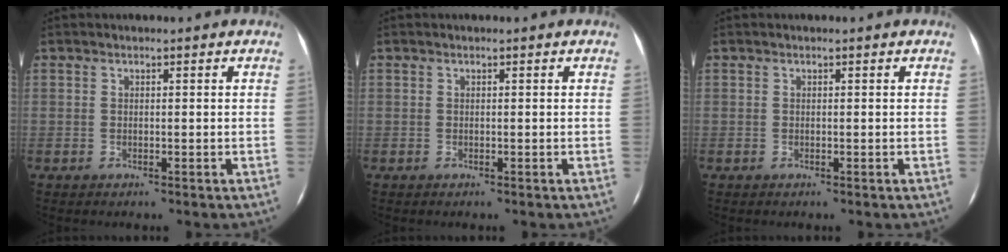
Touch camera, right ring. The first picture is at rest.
{"total": 0.0}
{"total": 0.0}